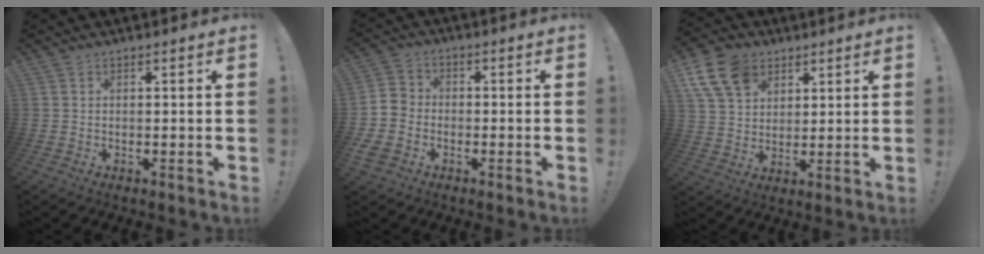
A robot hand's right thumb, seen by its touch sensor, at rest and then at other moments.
{"total": 7.0, "force": [-3.8, 5.3, 2.5], "torque": [-0.042, 0.025, -0.069]}
{"total": 13.4, "force": [6.7, 9.5, 6.6], "torque": [-0.117, -0.029, 0.132]}